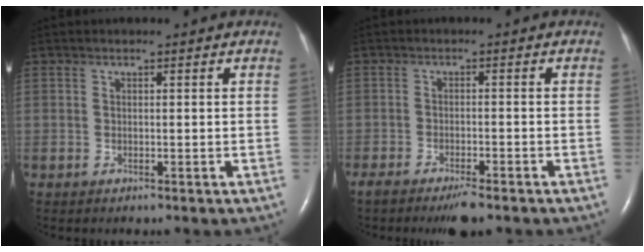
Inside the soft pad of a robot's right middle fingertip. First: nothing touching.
{"total": 5.5, "force": [-4.3, 1.0, 3.3], "torque": [-0.052, -0.011, -0.064]}